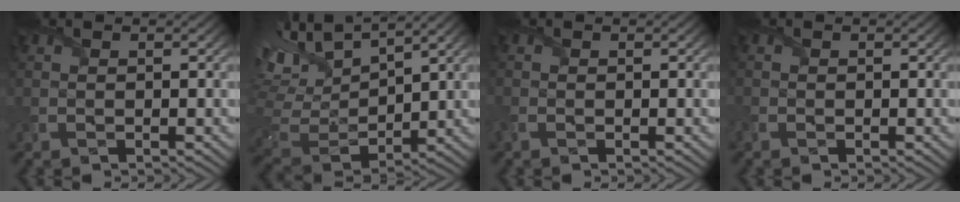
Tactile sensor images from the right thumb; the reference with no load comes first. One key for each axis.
{"total": 12.1, "fx": 7.8, "fy": 4.6, "fz": 8.1, "tx": -0.222, "ty": 0.026, "tz": 0.148}
{"total": 1.5, "fx": -1.1, "fy": 0.8, "fz": 0.6, "tx": -0.023, "ty": -0.010, "tz": -0.028}
{"total": 0.9, "fx": -0.8, "fy": 0.5, "fz": 0.2, "tx": -0.006, "ty": -0.007, "tz": -0.016}